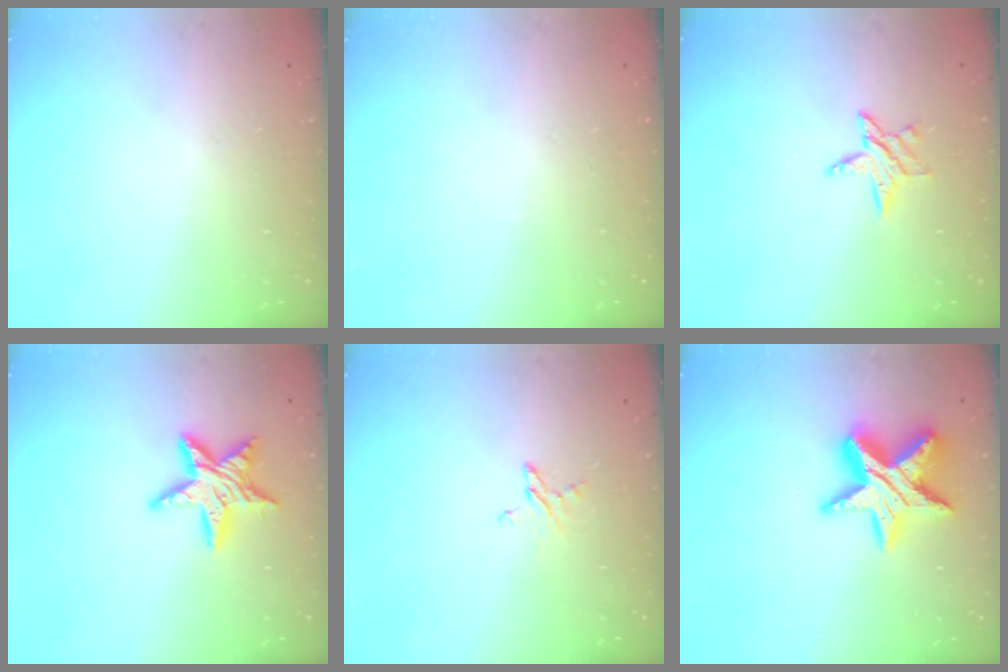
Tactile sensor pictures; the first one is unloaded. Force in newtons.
{"total": 0.0}
{"total": 5.7, "press": 5.7, "slide": 0.6}
{"total": 12.0, "press": 12.0, "slide": 0.8}
{"total": 3.4, "press": 3.4, "slide": 0.4}
{"total": 16.5, "press": 16.4, "slide": 1.1}